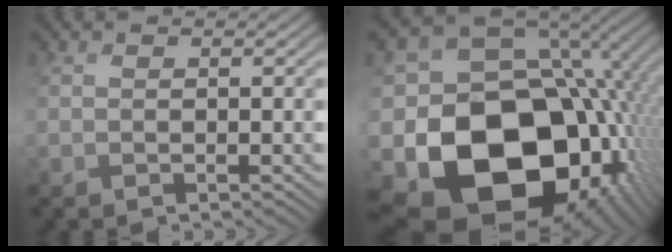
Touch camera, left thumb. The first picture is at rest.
{"total": 22.1, "force": [-6.2, 16.8, 12.9], "torque": [-0.280, -0.039, -0.069]}